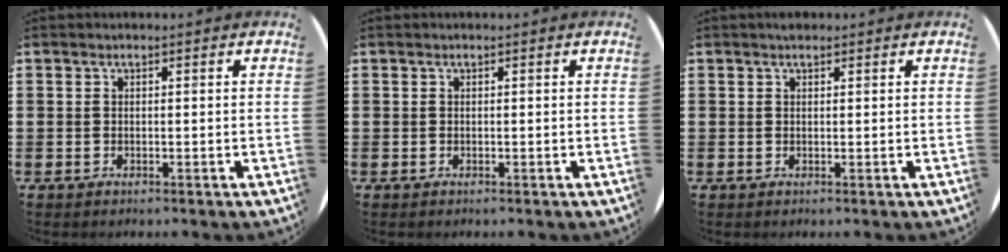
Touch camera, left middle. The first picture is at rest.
{"total": 0.0}
{"total": 0.6, "force": [0.5, 0.2, 0.1], "torque": [-0.003, 0.002, 0.011]}